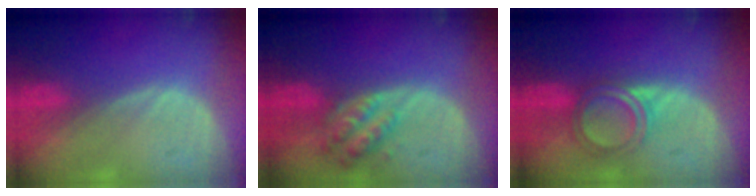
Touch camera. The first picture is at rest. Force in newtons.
{"total": 6.0, "press": 5.5, "slide": 2.3}
{"total": 4.9, "press": 4.6, "slide": 1.4}